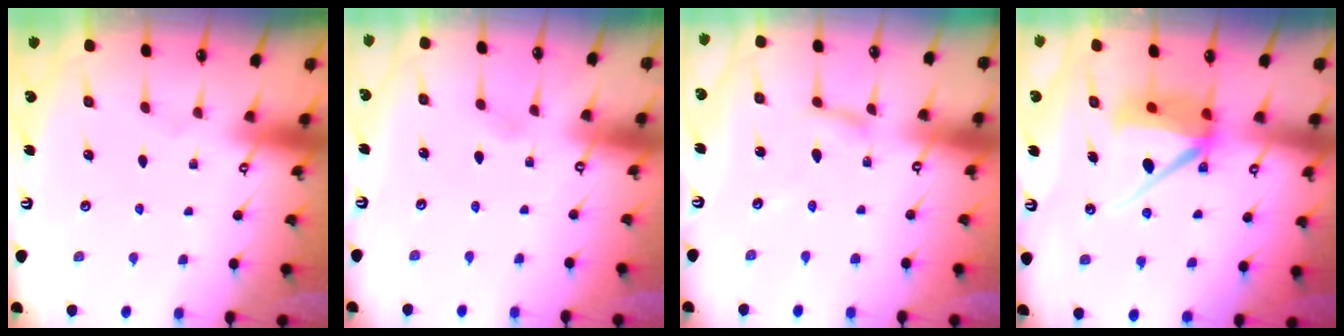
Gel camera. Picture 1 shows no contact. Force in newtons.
{"total": 2.0, "press": 2.0, "slide": 0.3}
{"total": 4.1, "press": 4.1, "slide": 0.4}
{"total": 9.8, "press": 9.7, "slide": 1.0}